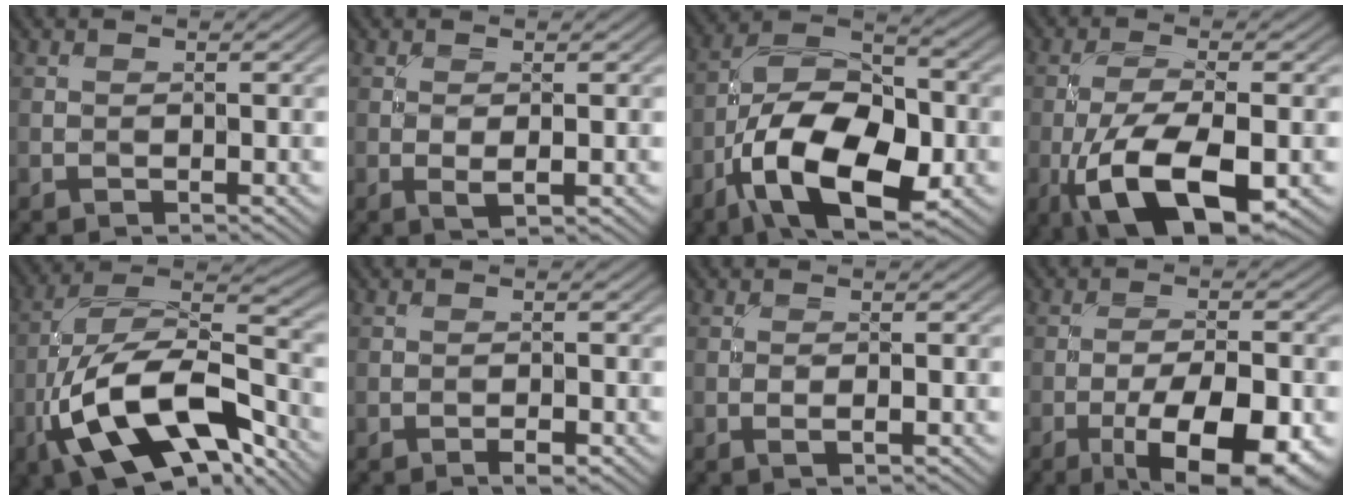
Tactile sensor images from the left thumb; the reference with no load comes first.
{"total": 1.8, "force": [0.0, 0.6, 1.7], "torque": [-0.039, -0.005, -0.002]}
{"total": 15.2, "force": [-6.3, 7.7, 11.5], "torque": [-0.213, -0.011, -0.129]}
{"total": 12.4, "force": [-5.0, 4.6, 10.4], "torque": [-0.205, -0.013, -0.091]}
{"total": 16.9, "force": [-7.4, 7.6, 13.1], "torque": [-0.241, -0.011, -0.141]}
{"total": 1.3, "force": [-0.7, 0.4, 1.0], "torque": [-0.016, 0.001, -0.013]}
{"total": 1.2, "force": [-0.1, 0.2, 1.1], "torque": [-0.024, 0.001, -0.004]}
{"total": 12.2, "force": [-5.7, 4.3, 9.9], "torque": [-0.161, -0.006, -0.083]}